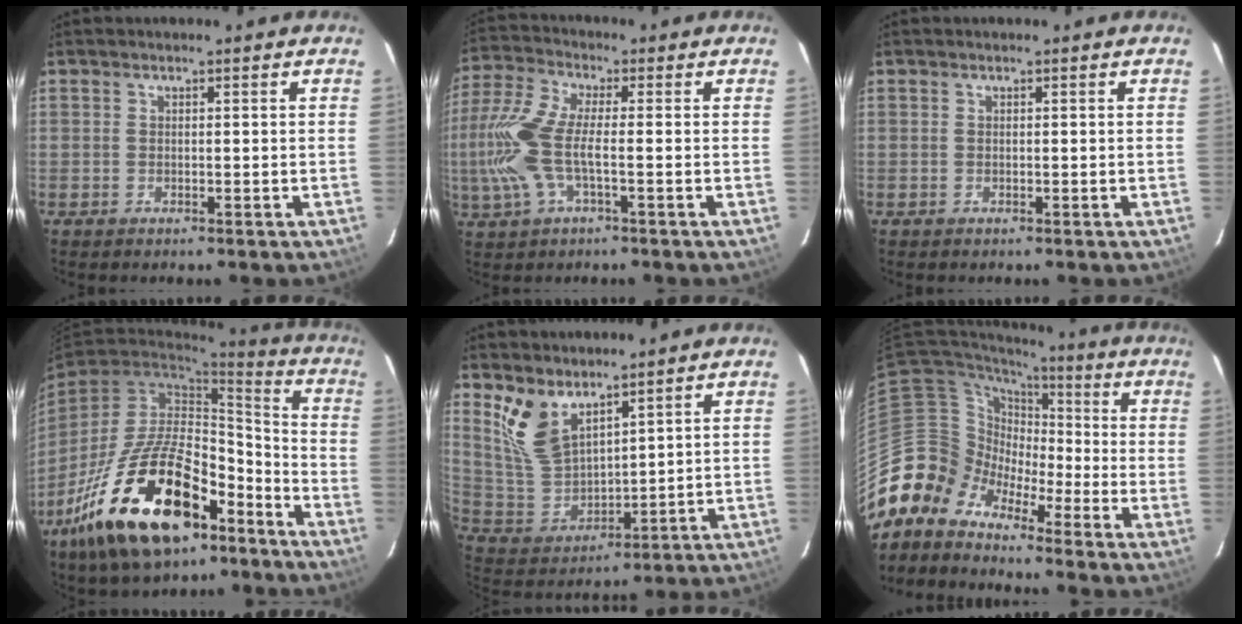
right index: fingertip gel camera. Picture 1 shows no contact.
{"total": 12.3, "force": [-2.0, 4.3, 11.4], "torque": [-0.257, 0.000, -0.041]}
{"total": 0.0}
{"total": 25.7, "force": [-14.6, 12.2, 17.2], "torque": [-0.328, -0.002, -0.234]}
{"total": 10.3, "force": [6.9, 5.0, 5.8], "torque": [-0.120, -0.003, 0.156]}
{"total": 9.1, "force": [-7.3, 5.5, -0.2], "torque": [-0.006, 0.040, -0.169]}